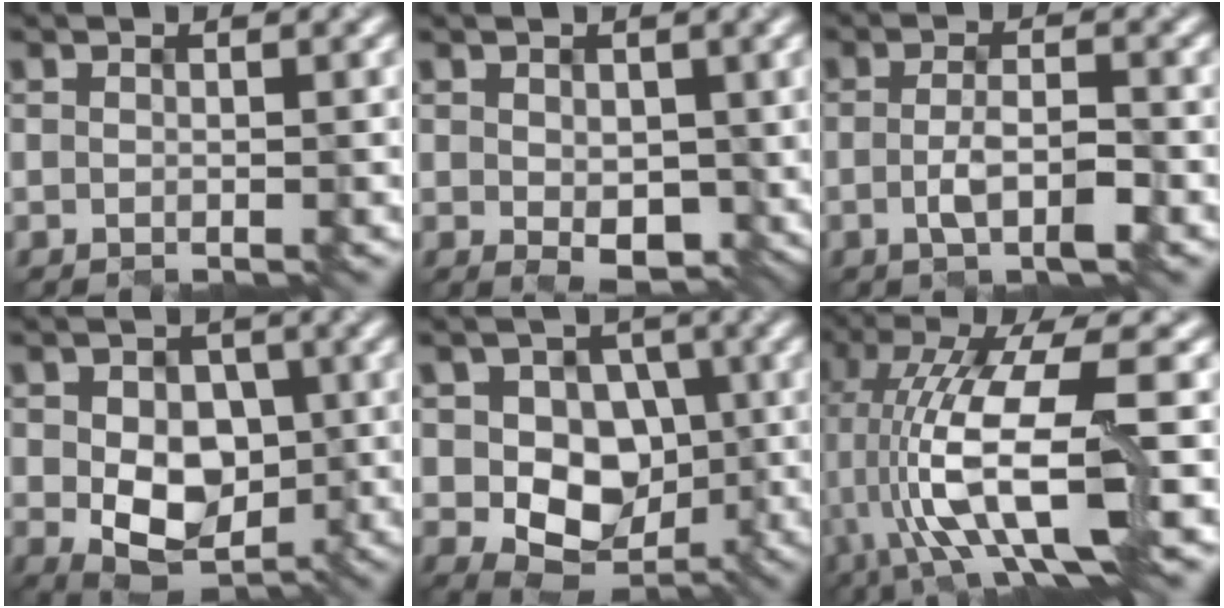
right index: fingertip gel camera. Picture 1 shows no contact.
{"total": 3.3, "force": [-0.1, 2.0, 2.6], "torque": [-0.048, -0.005, 0.010]}
{"total": 2.9, "force": [-1.3, 0.7, 2.5], "torque": [-0.054, -0.005, -0.020]}
{"total": 7.3, "force": [-0.8, 5.3, 4.9], "torque": [-0.082, -0.011, -0.003]}
{"total": 6.8, "force": [-0.8, 5.5, 3.9], "torque": [-0.057, -0.006, -0.016]}
{"total": 11.2, "force": [-2.7, 3.1, 10.4], "torque": [-0.208, -0.002, -0.045]}